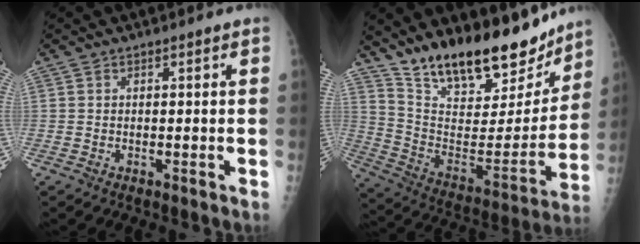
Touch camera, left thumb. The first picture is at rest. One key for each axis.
{"total": 25.2, "fx": 19.6, "fy": 9.5, "fz": 12.7, "tx": -0.173, "ty": -0.089, "tz": 0.318}